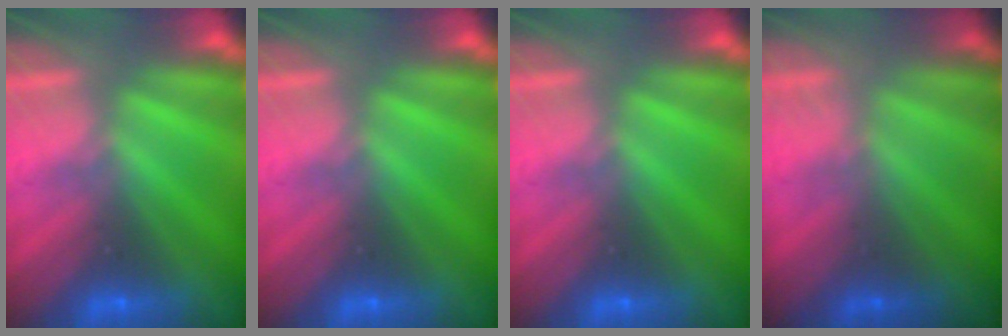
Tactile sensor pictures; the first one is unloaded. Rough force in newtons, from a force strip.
{"total": 0.0}
{"total": 0.0}
{"total": 1.8}